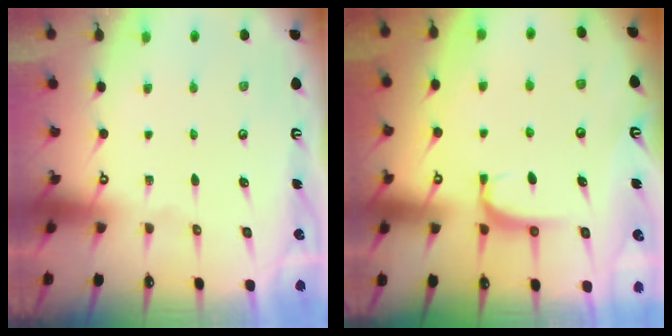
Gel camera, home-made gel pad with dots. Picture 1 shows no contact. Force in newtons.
{"total": 0.8, "press": 0.7, "slide": 0.4}